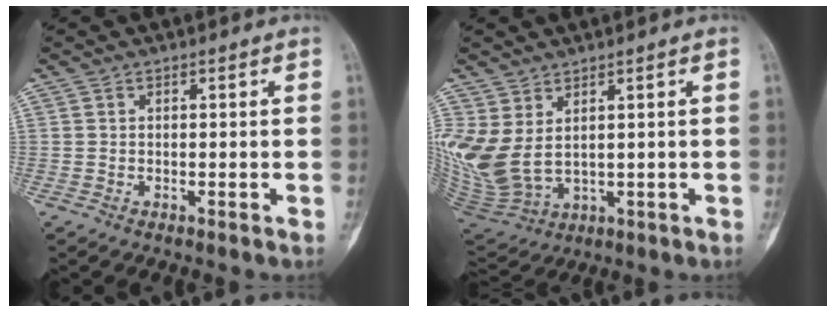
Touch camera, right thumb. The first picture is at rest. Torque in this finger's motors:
{"motor_torque": [-0.88, 2.37, 2.47, 0.30, 0.84]}